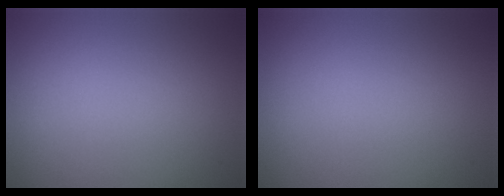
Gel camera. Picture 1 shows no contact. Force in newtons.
{"total": 0.0}